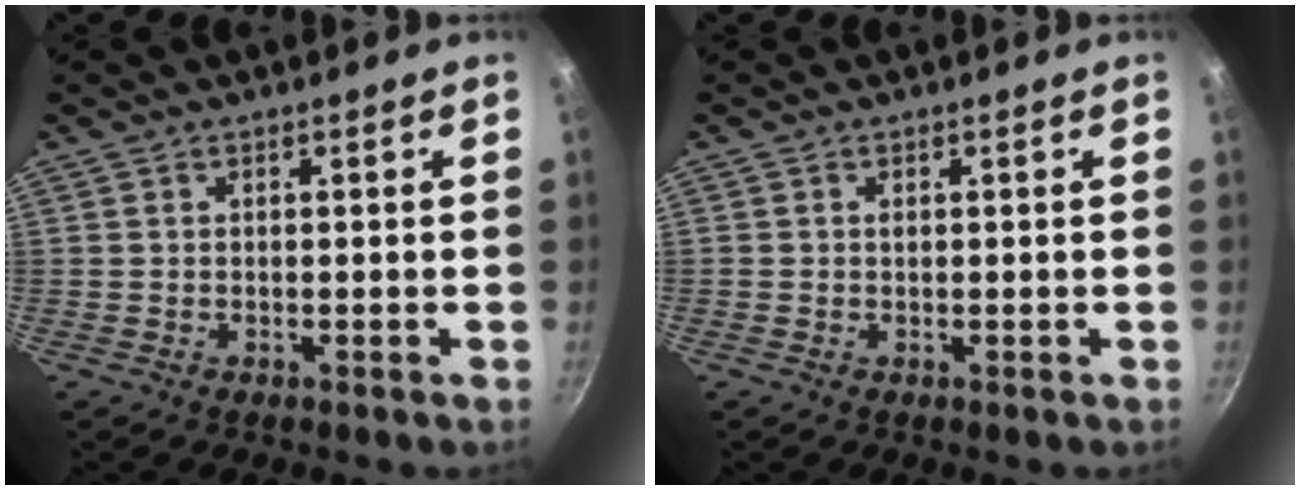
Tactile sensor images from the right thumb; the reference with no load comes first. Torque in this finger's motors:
{"motor_torque": [-0.01, 0.27, 0.50, -0.08, 0.06]}